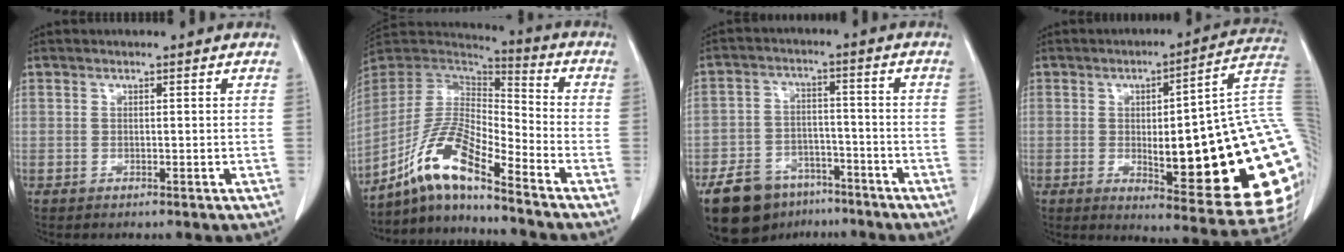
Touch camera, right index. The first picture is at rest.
{"total": 12.8, "force": [-8.7, 1.5, 9.2], "torque": [-0.191, 0.008, -0.168]}
{"total": 11.8, "force": [-8.4, 6.8, 4.7], "torque": [-0.078, 0.010, -0.136]}
{"total": 29.3, "force": [-2.0, 5.5, 28.7], "torque": [-0.269, 0.016, -0.016]}